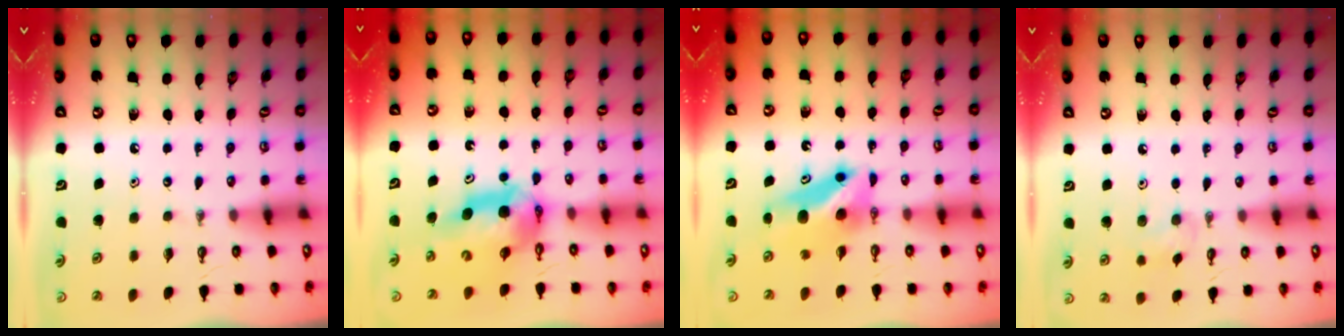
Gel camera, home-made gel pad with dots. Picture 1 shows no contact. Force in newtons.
{"total": 10.6, "press": 10.6, "slide": 1.1}
{"total": 6.6, "press": 6.6, "slide": 0.5}
{"total": 7.4, "press": 7.3, "slide": 1.5}